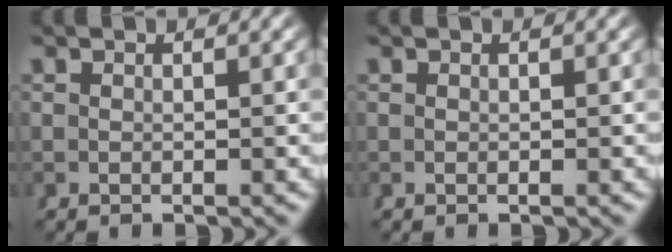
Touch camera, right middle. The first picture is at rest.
{"total": 0.0}